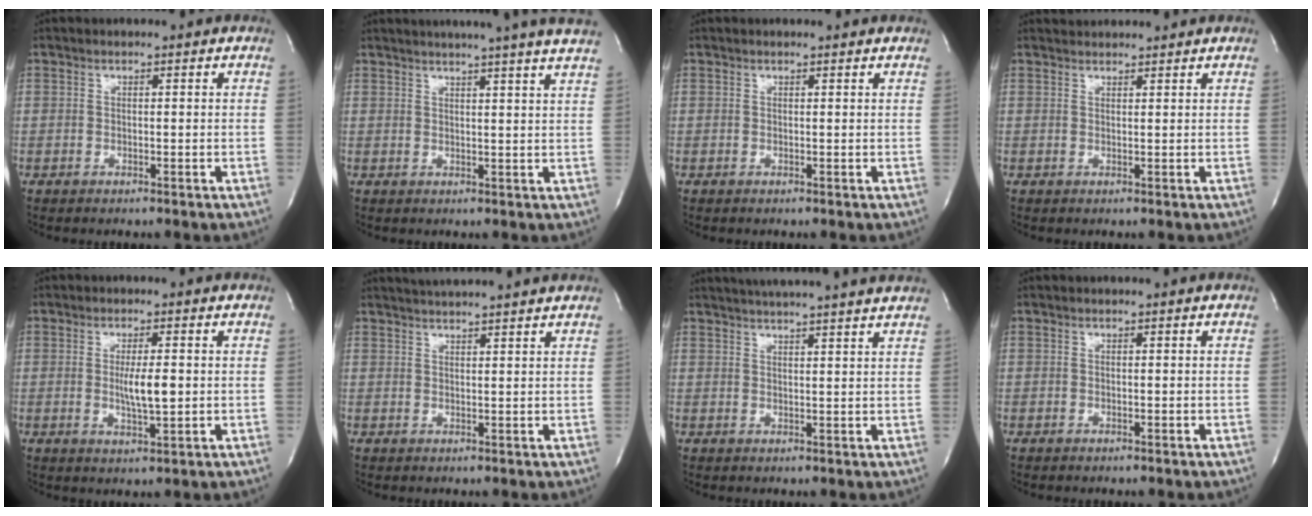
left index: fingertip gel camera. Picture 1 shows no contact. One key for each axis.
{"total": 15.7, "fx": 13.8, "fy": -1.1, "fz": 7.5, "tx": -0.122, "ty": -0.010, "tz": 0.162}
{"total": 1.8, "fx": 1.8, "fy": 0.4, "fz": 0.3, "tx": -0.014, "ty": 0.006, "tz": 0.014}
{"total": 3.4, "fx": 3.4, "fy": 0.4, "fz": 0.2, "tx": -0.010, "ty": 0.027, "tz": 0.050}
{"total": 4.7, "fx": 0.1, "fy": 0.8, "fz": 4.6, "tx": -0.083, "ty": -0.006, "tz": 0.003}
{"total": 9.1, "fx": 8.5, "fy": -0.5, "fz": 3.4, "tx": -0.060, "ty": 0.026, "tz": 0.111}
{"total": 15.9, "fx": 14.4, "fy": -0.3, "fz": 6.7, "tx": -0.116, "ty": 0.008, "tz": 0.186}
{"total": 0.0}